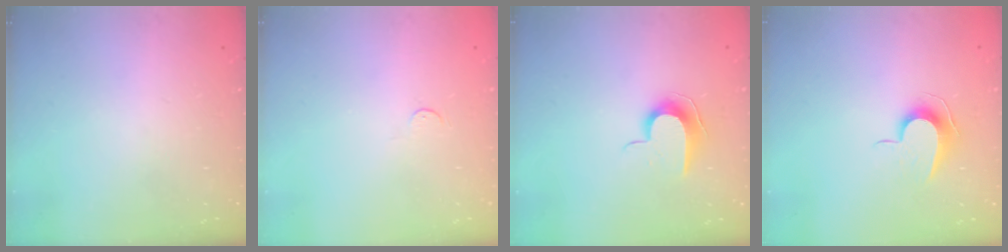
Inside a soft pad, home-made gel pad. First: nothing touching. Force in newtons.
{"total": 3.4, "press": 3.4, "slide": 0.4}
{"total": 8.9, "press": 8.9, "slide": 0.8}
{"total": 8.9, "press": 8.8, "slide": 0.5}